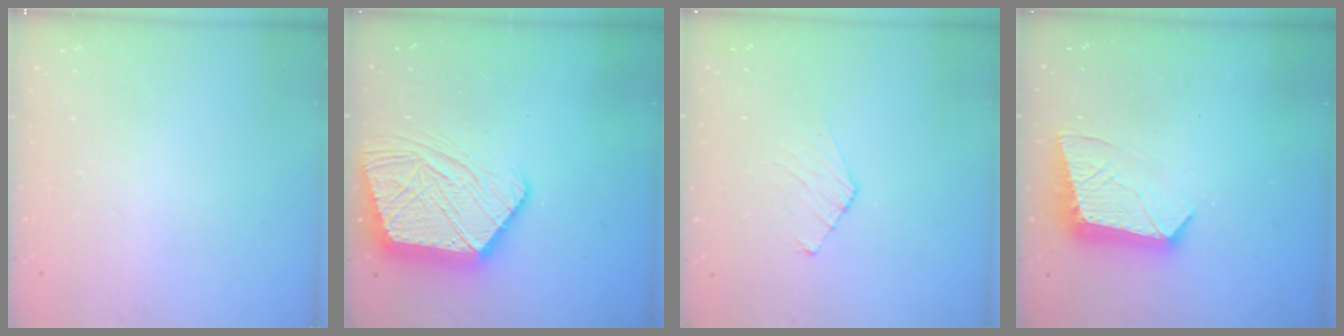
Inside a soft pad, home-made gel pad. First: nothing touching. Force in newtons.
{"total": 18.2, "press": 18.1, "slide": 1.6}
{"total": 4.4, "press": 4.4, "slide": 0.4}
{"total": 11.2, "press": 11.2, "slide": 0.6}